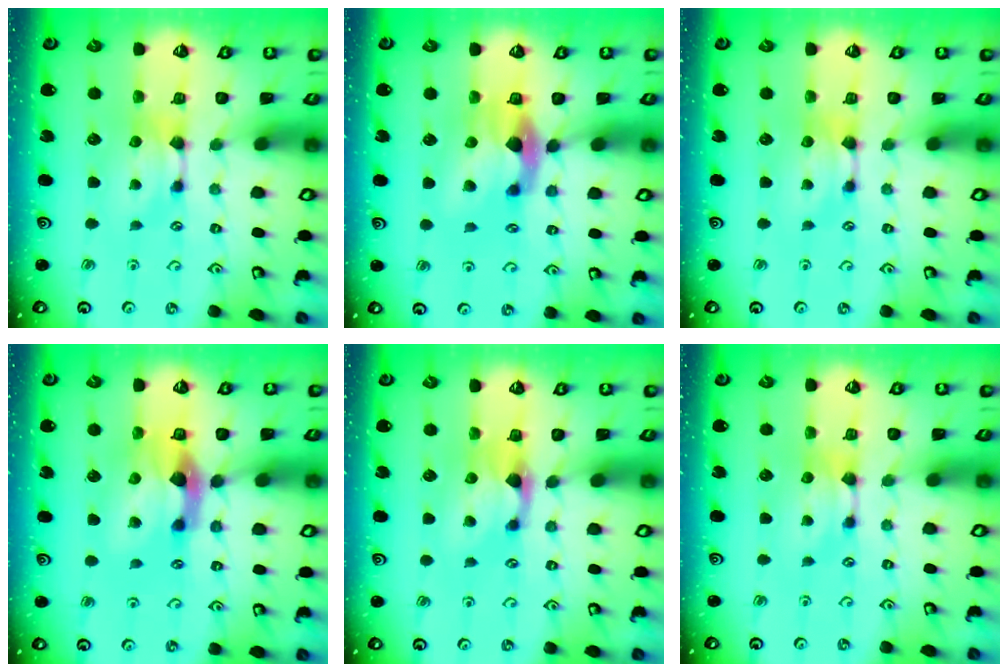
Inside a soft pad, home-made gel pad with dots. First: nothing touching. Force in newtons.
{"total": 5.5, "press": 5.2, "slide": 1.9}
{"total": 0.0}
{"total": 5.6, "press": 5.2, "slide": 2.0}
{"total": 1.1, "press": 0.6, "slide": 0.9}
{"total": 0.0}